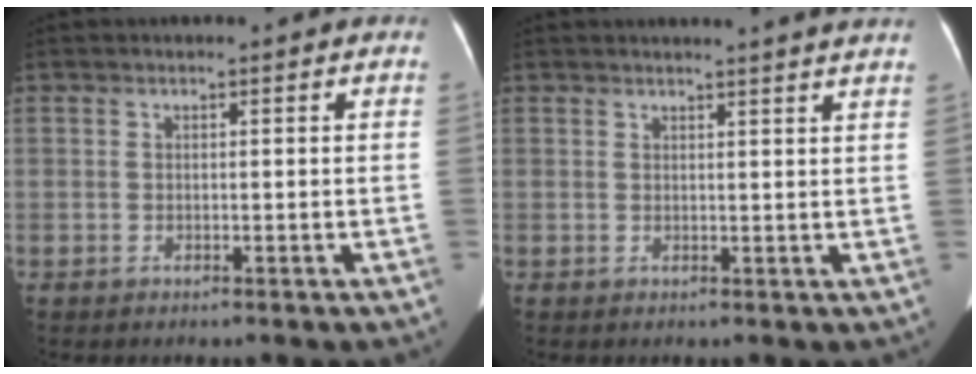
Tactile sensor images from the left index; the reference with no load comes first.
{"total": 7.6, "force": [7.1, -0.9, 2.7], "torque": [-0.029, 0.002, 0.063]}